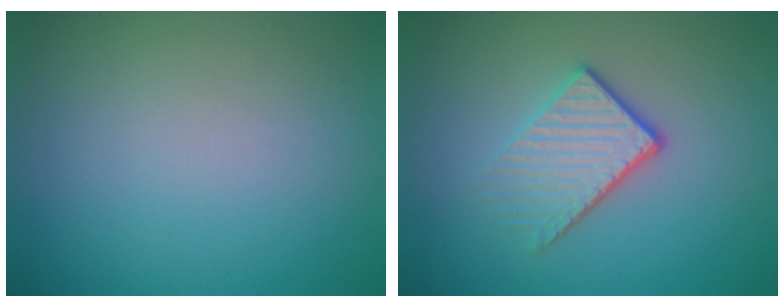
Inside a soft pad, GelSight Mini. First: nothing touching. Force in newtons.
{"total": 3.9, "press": 2.8, "slide": 2.8}